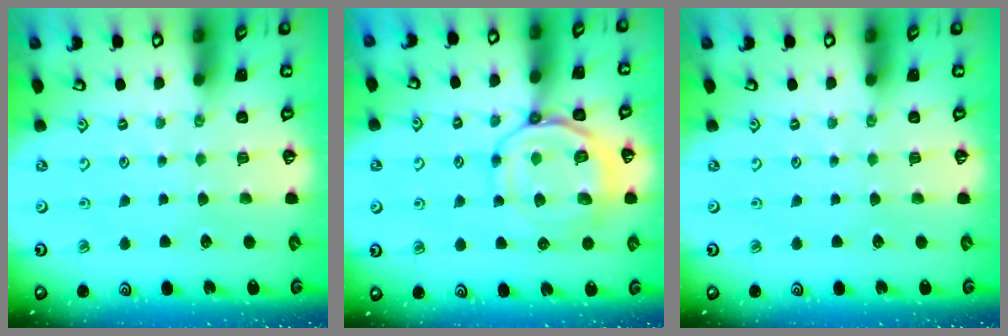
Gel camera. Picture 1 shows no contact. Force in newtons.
{"total": 11.6, "press": 11.5, "slide": 1.7}
{"total": 0.0}